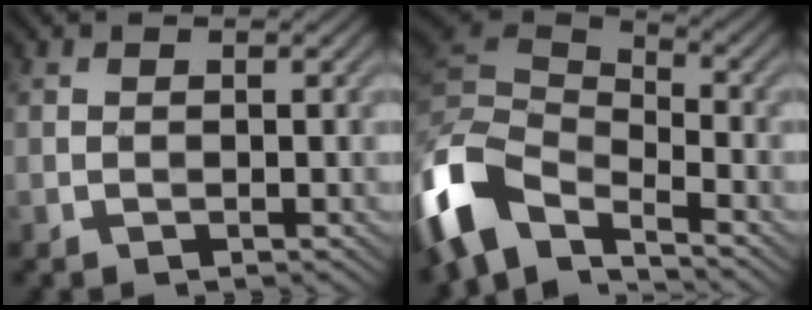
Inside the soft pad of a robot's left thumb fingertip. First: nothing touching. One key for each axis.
{"total": 11.1, "fx": -6.6, "fy": 5.5, "fz": 7.0, "tx": -0.162, "ty": 0.001, "tz": -0.143}